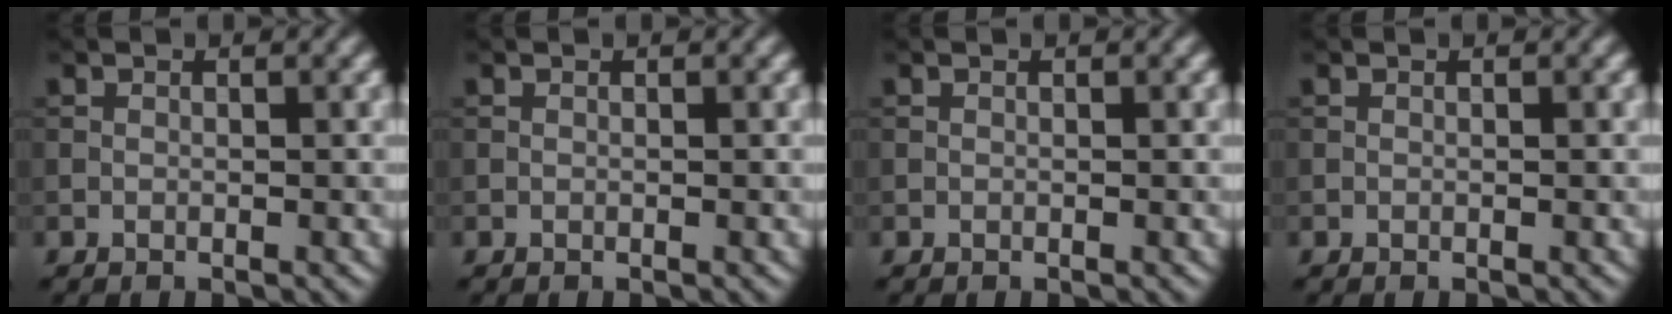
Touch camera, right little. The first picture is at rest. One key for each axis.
{"total": 0.0}
{"total": 0.0}
{"total": 0.0}